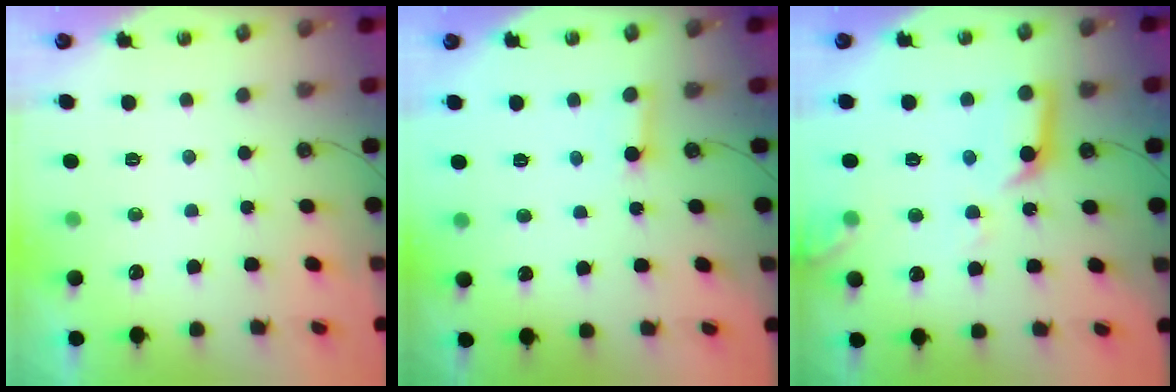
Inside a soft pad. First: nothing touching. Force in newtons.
{"total": 2.5, "press": 2.5, "slide": 0.2}
{"total": 12.4, "press": 12.4, "slide": 1.2}